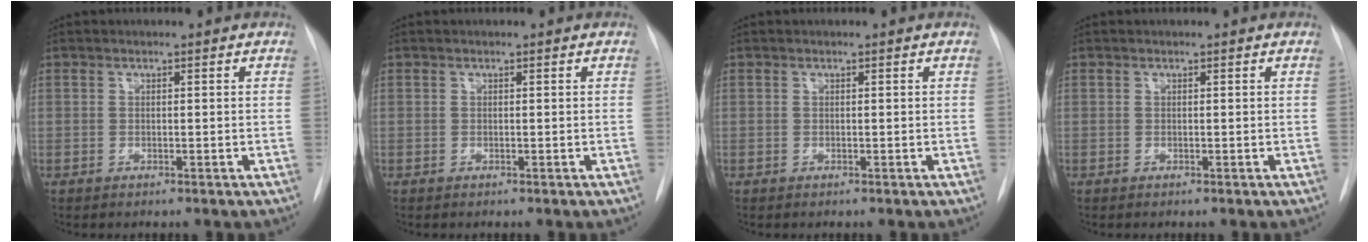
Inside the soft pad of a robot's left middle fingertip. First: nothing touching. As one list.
[{"total": 0.0}, {"total": 0.0}, {"total": 0.0}]